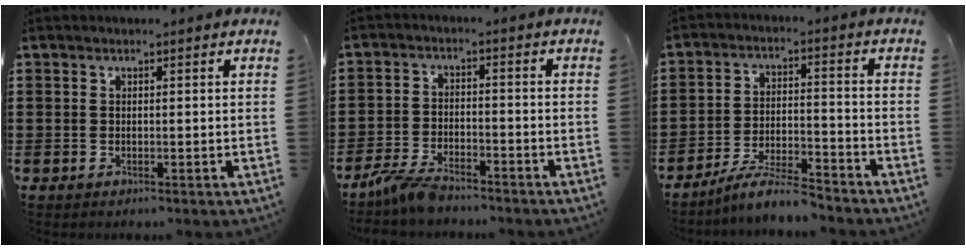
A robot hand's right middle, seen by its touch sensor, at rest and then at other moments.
{"total": 5.1, "force": [-4.5, 1.0, 2.0], "torque": [-0.063, -0.007, -0.094]}
{"total": 6.7, "force": [-6.1, 0.4, 2.7], "torque": [-0.052, 0.000, -0.115]}